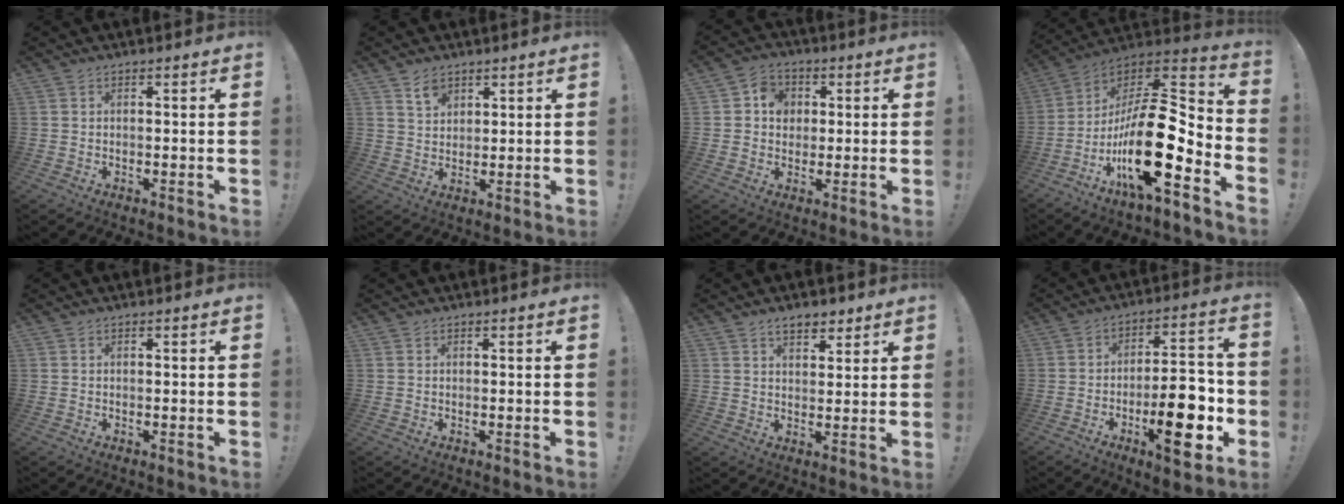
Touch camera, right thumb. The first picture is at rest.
{"total": 4.8, "force": [3.5, 2.8, 1.7], "torque": [-0.018, -0.021, 0.063]}
{"total": 7.1, "force": [1.0, 6.6, 2.6], "torque": [-0.041, 0.003, 0.022]}
{"total": 23.5, "force": [-7.6, 7.3, 21.0], "torque": [-0.371, 0.020, -0.131]}
{"total": 0.0}
{"total": 0.0}
{"total": 5.6, "force": [3.9, 3.1, 2.5], "torque": [-0.025, -0.018, 0.068]}
{"total": 17.1, "force": [-5.8, 5.7, 15.0], "torque": [-0.206, 0.021, -0.087]}